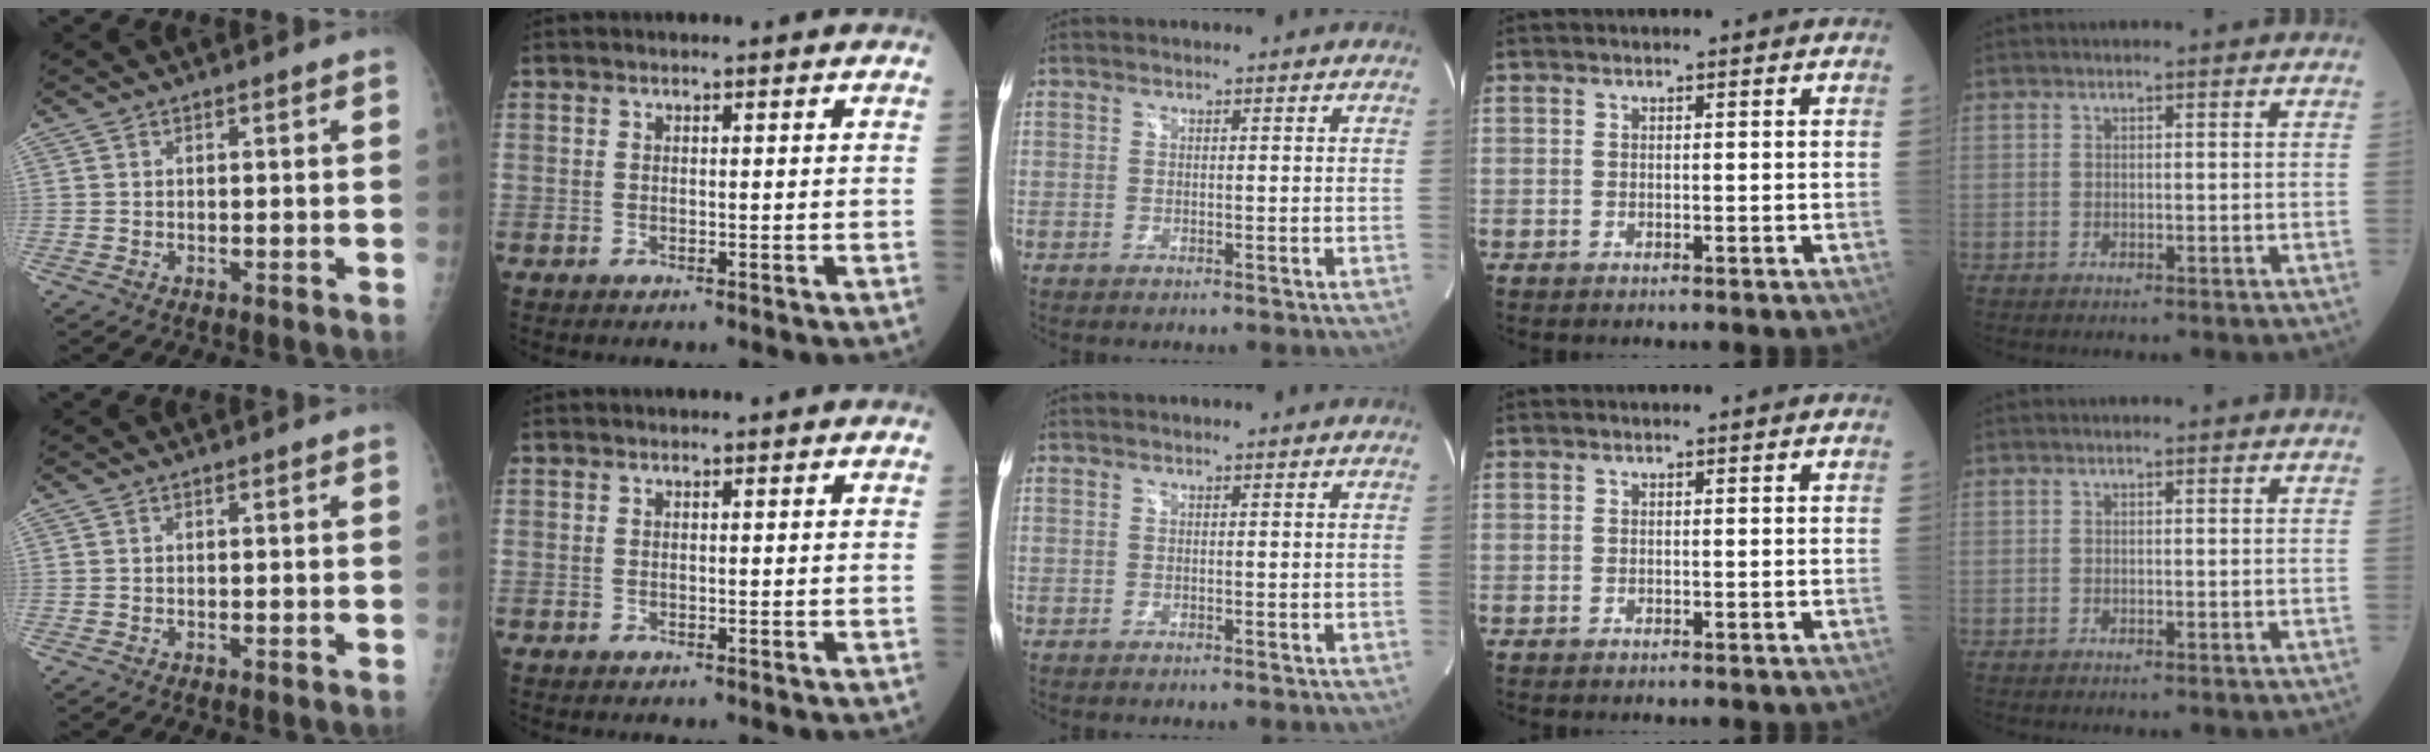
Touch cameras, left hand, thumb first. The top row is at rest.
{}